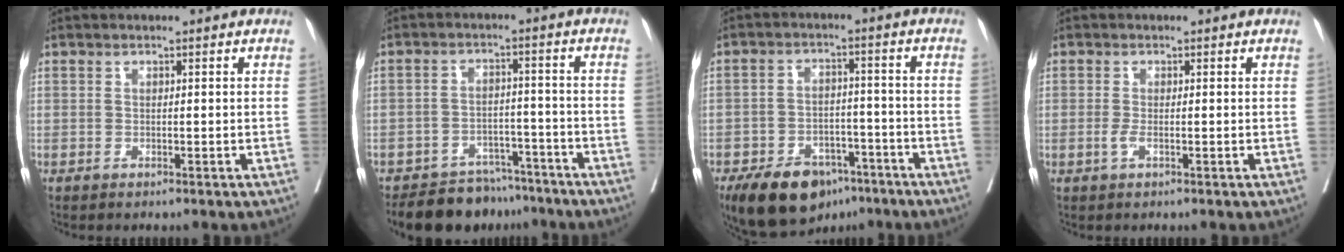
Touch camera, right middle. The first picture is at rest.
{"total": 10.3, "force": [-9.1, 4.4, 2.1], "torque": [-0.021, 0.009, -0.136]}
{"total": 12.3, "force": [-8.6, 6.4, 6.2], "torque": [-0.097, -0.002, -0.136]}
{"total": 1.0, "force": [-0.2, 0.5, 0.8], "torque": [-0.019, -0.001, -0.005]}